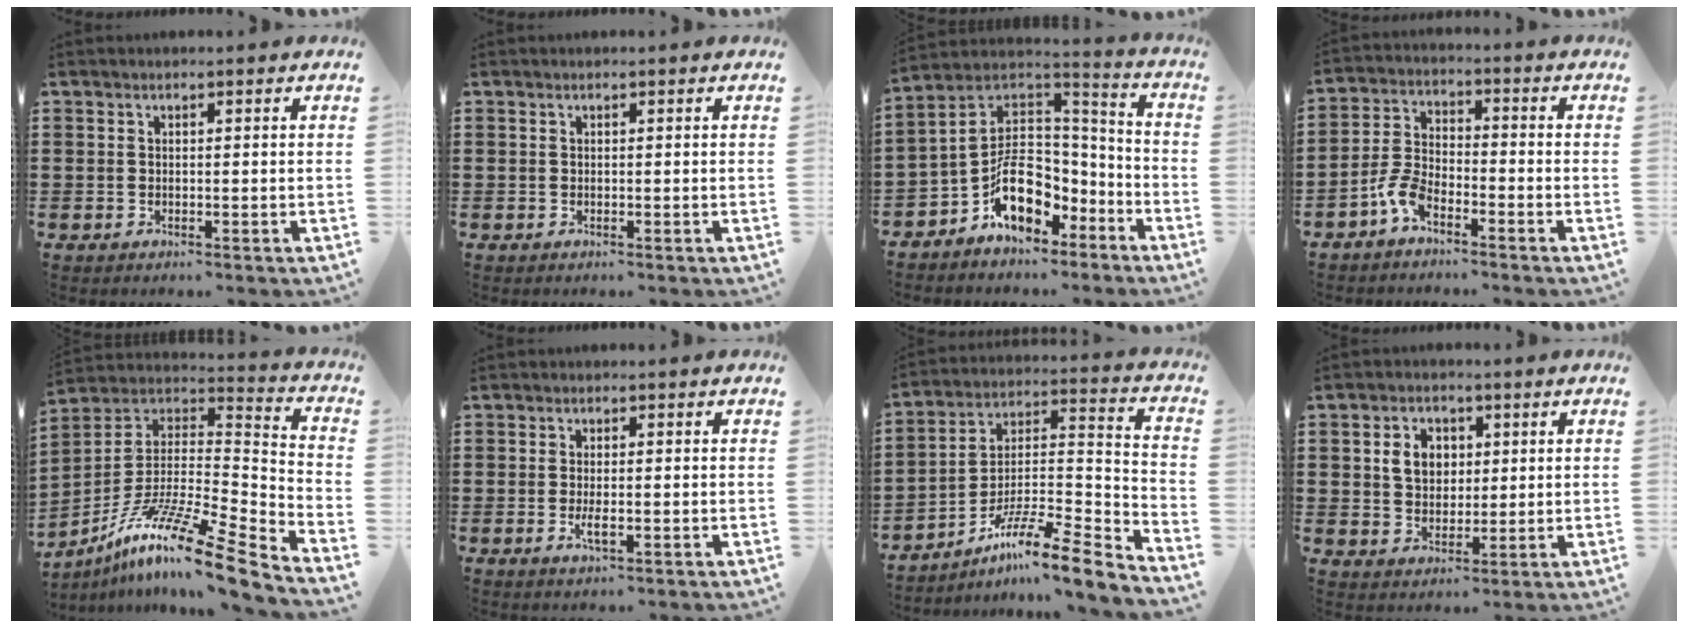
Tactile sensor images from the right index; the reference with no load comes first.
{"total": 0.0}
{"total": 10.7, "force": [-5.0, 7.1, 6.4], "torque": [-0.127, 0.008, -0.091]}
{"total": 5.1, "force": [-3.6, 2.0, 3.0], "torque": [-0.089, 0.000, -0.077]}
{"total": 14.3, "force": [-10.0, 1.4, 10.1], "torque": [-0.190, 0.010, -0.186]}
{"total": 2.7, "force": [-0.7, 0.8, 2.4], "torque": [-0.057, -0.006, -0.017]}
{"total": 9.5, "force": [-7.3, 0.9, 6.0], "torque": [-0.098, 0.002, -0.145]}
{"total": 5.0, "force": [1.2, 4.0, 2.8], "torque": [-0.069, 0.016, 0.019]}